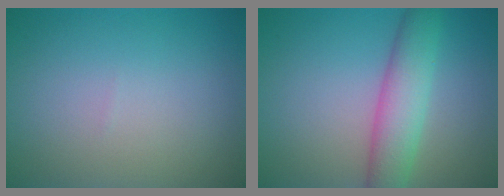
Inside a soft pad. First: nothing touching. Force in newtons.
{"total": 4.7, "press": 4.7, "slide": 0.1}